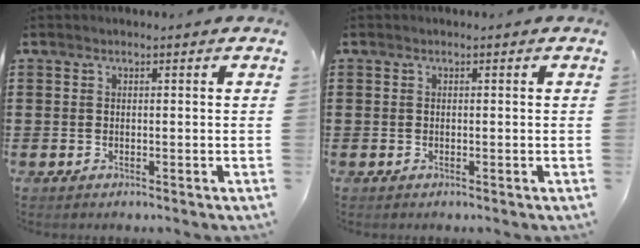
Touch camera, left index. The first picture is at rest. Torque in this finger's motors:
{"motor_torque": [0.00, 0.00, -0.01, 0.00]}